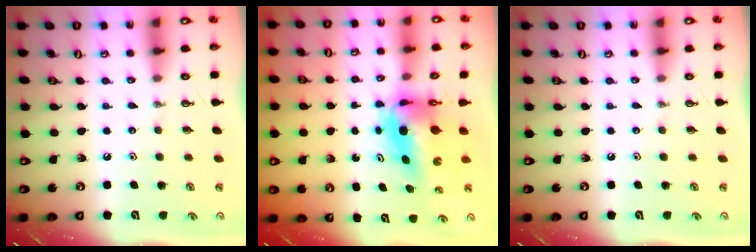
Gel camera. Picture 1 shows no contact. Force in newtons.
{"total": 7.1, "press": 7.0, "slide": 0.9}
{"total": 0.0}